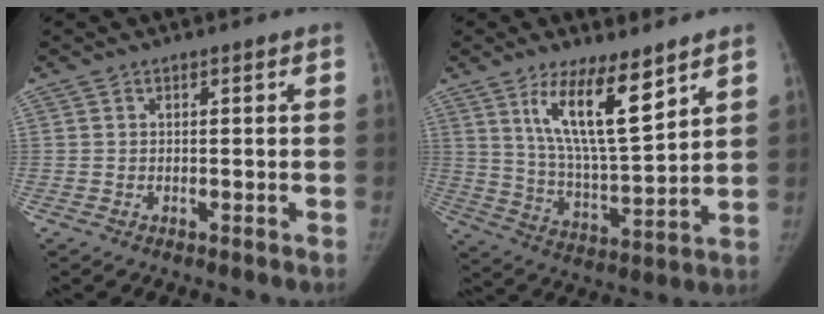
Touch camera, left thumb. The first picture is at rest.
{"total": 13.9, "force": [8.1, 3.6, 10.7], "torque": [-0.171, -0.057, 0.156]}